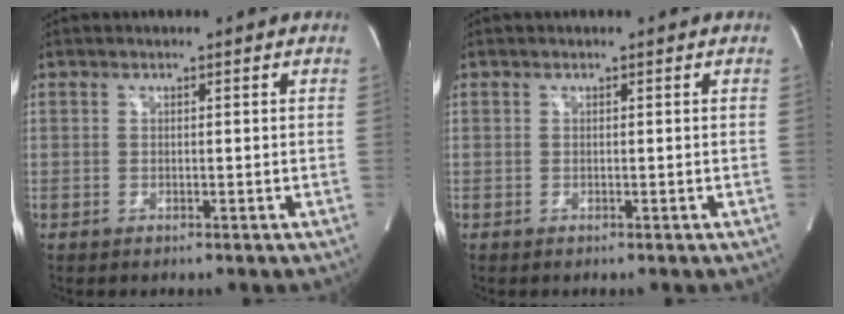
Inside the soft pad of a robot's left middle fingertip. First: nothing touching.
{"total": 0.0}